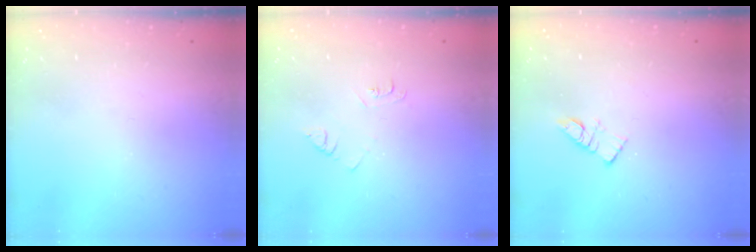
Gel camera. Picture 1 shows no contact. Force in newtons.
{"total": 4.2, "press": 4.1, "slide": 0.6}
{"total": 5.7, "press": 5.7, "slide": 0.2}